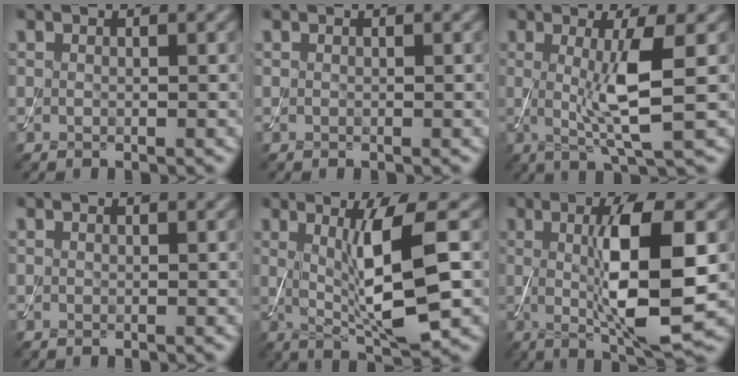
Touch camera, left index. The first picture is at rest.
{"total": 0.0}
{"total": 5.5, "force": [0.3, 0.9, 5.5], "torque": [-0.100, -0.009, 0.006]}
{"total": 0.0}
{"total": 7.4, "force": [0.6, 1.3, 7.2], "torque": [-0.123, -0.008, 0.020]}
{"total": 9.0, "force": [0.2, 2.0, 8.8], "torque": [-0.136, -0.012, 0.010]}